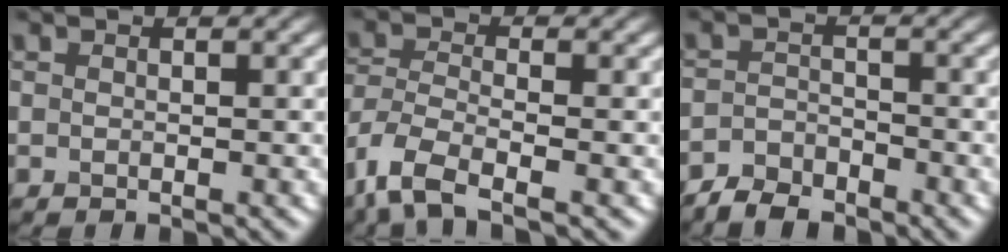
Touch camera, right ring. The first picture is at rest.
{"total": 5.9, "force": [-3.9, 1.9, 3.9], "torque": [-0.088, -0.010, -0.090]}
{"total": 3.1, "force": [-2.7, 1.2, 0.8], "torque": [-0.013, 0.001, -0.060]}